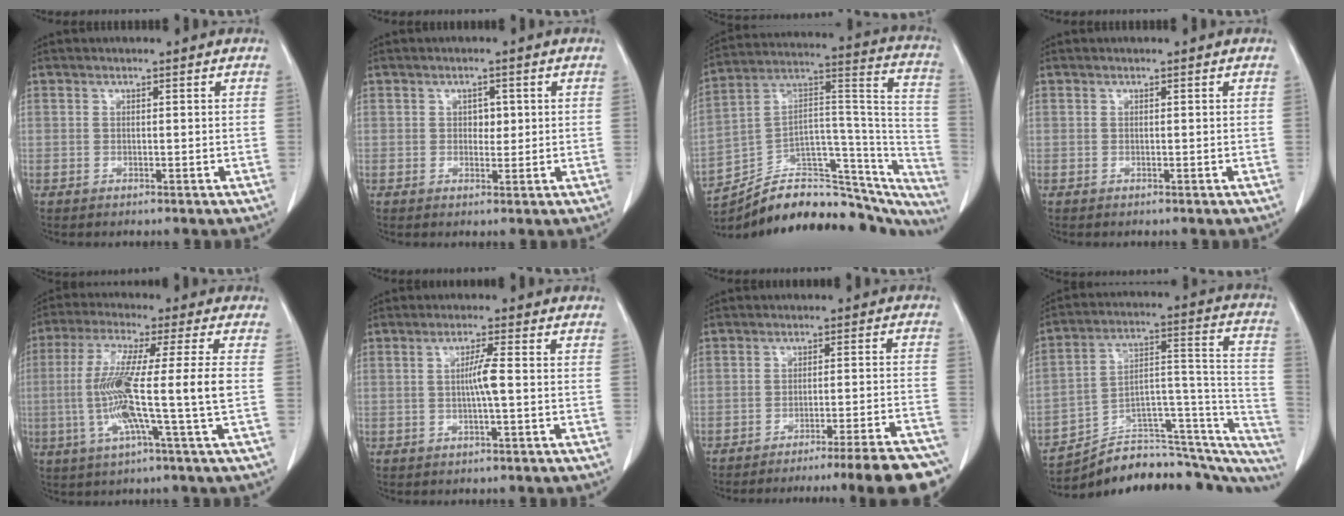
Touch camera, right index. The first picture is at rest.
{"total": 1.9, "force": [0.3, 1.3, 1.4], "torque": [-0.015, 0.000, 0.005]}
{"total": 31.9, "force": [-27.2, 11.6, 12.1], "torque": [-0.153, 0.048, -0.369]}
{"total": 0.0}
{"total": 12.3, "force": [-1.8, -1.3, 12.1], "torque": [-0.235, -0.006, -0.038]}
{"total": 3.4, "force": [-0.2, -0.2, 3.4], "torque": [-0.062, -0.001, -0.003]}
{"total": 17.9, "force": [-16.1, -0.4, 7.6], "torque": [-0.032, 0.002, -0.202]}
{"total": 24.8, "force": [-21.6, 8.3, 9.0], "torque": [-0.061, 0.080, -0.296]}